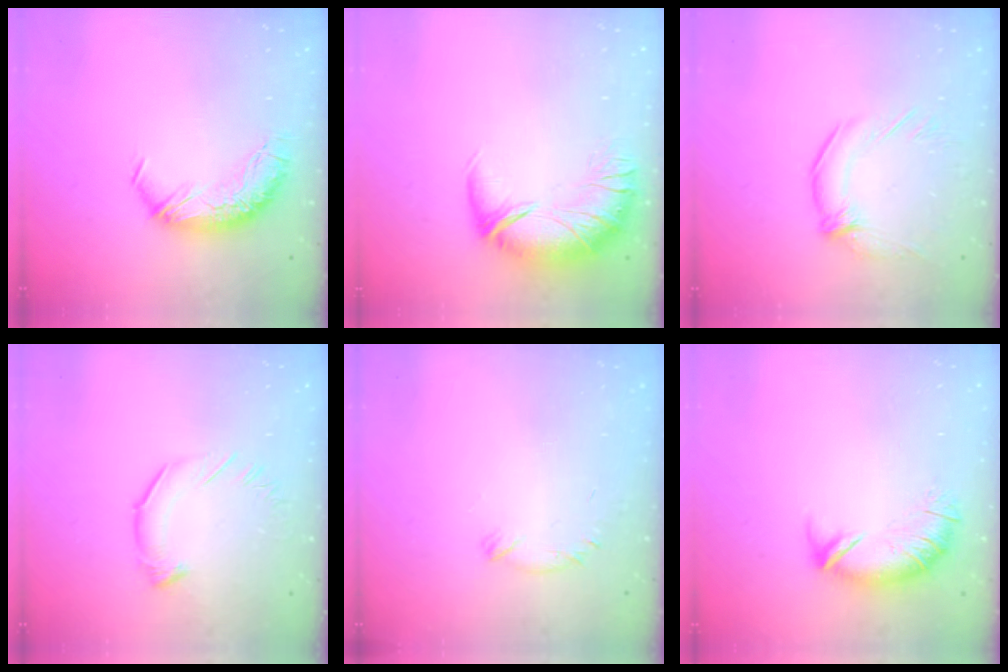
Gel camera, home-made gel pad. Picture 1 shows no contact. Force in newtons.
{"total": 3.0, "press": 1.2, "slide": 2.8}
{"total": 1.9, "press": 0.8, "slide": 1.7}
{"total": 3.0, "press": 3.0, "slide": 0.2}
{"total": 6.6, "press": 6.6, "slide": 1.0}
{"total": 3.8, "press": 3.2, "slide": 2.0}